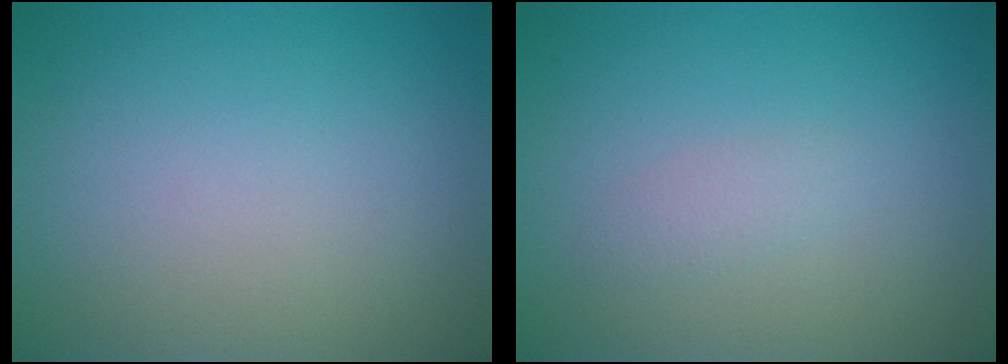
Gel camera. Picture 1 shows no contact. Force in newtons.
{"total": 1.1, "press": 1.1, "slide": 0.0}